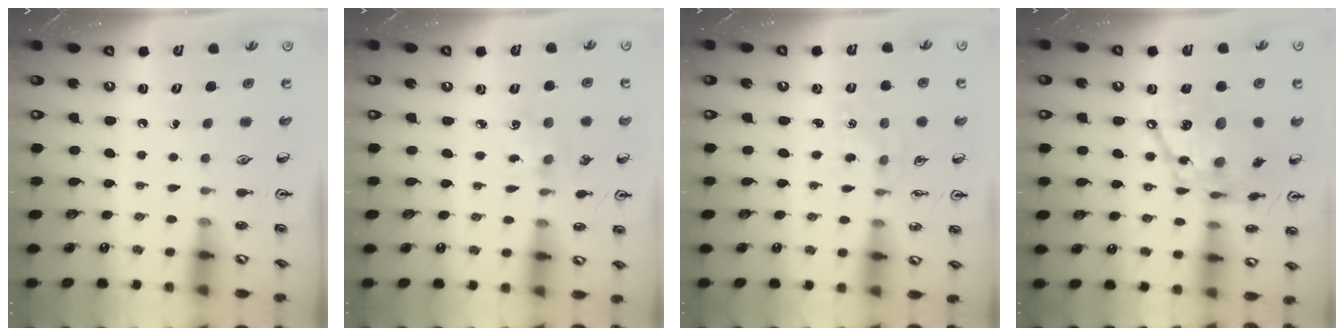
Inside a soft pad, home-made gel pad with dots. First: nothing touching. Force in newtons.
{"total": 1.7, "press": 1.7, "slide": 0.4}
{"total": 1.8, "press": 1.8, "slide": 0.2}
{"total": 17.7, "press": 17.6, "slide": 1.5}